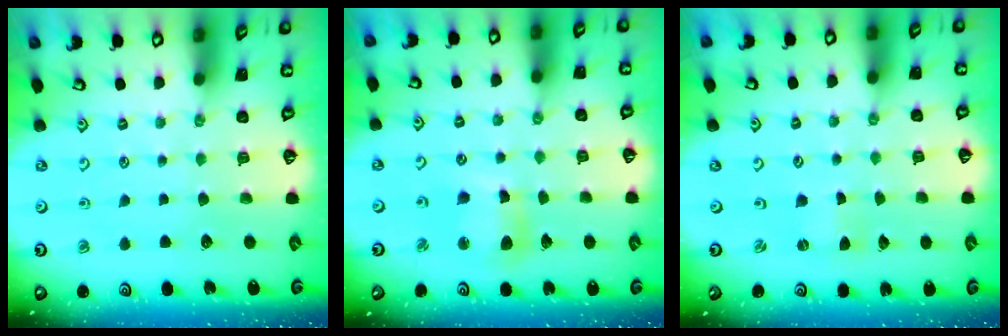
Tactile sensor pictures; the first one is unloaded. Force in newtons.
{"total": 9.0, "press": 8.9, "slide": 1.4}
{"total": 0.0}